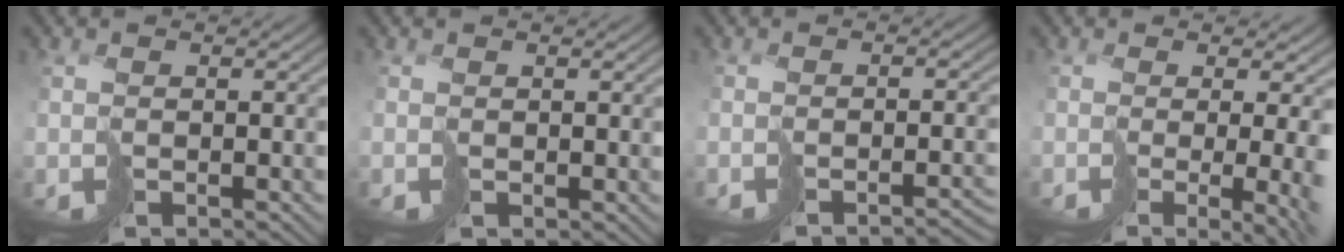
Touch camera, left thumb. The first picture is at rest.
{"total": 0.8, "force": [0.6, -0.2, -0.5], "torque": [0.009, 0.002, 0.013]}
{"total": 2.8, "force": [-2.6, 0.1, 1.2], "torque": [-0.008, -0.005, -0.034]}
{"total": 9.7, "force": [-0.9, 3.8, 8.8], "torque": [-0.109, -0.027, 0.024]}